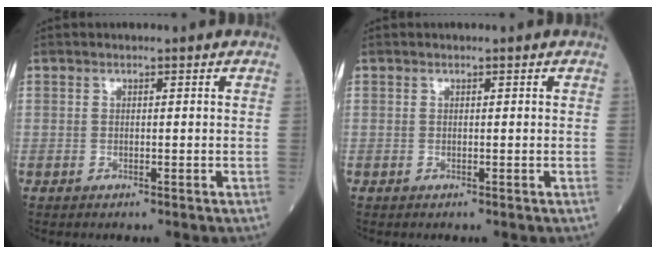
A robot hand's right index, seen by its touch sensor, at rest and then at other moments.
{"total": 0.0}